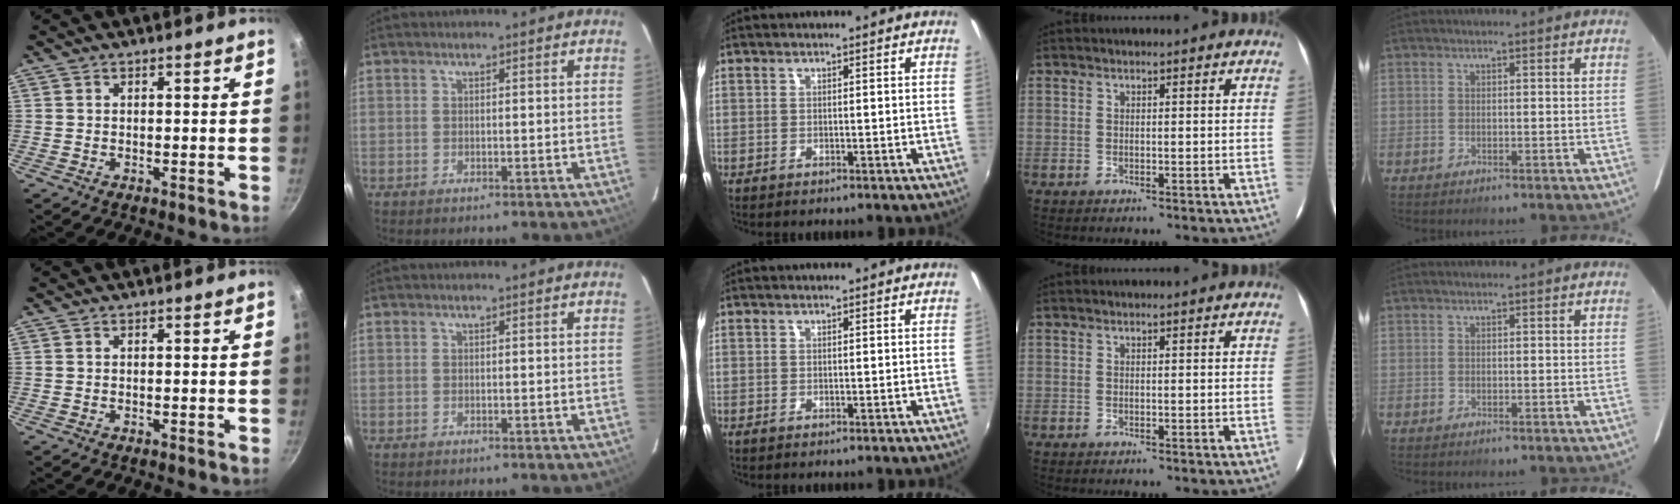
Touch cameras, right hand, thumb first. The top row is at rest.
{}